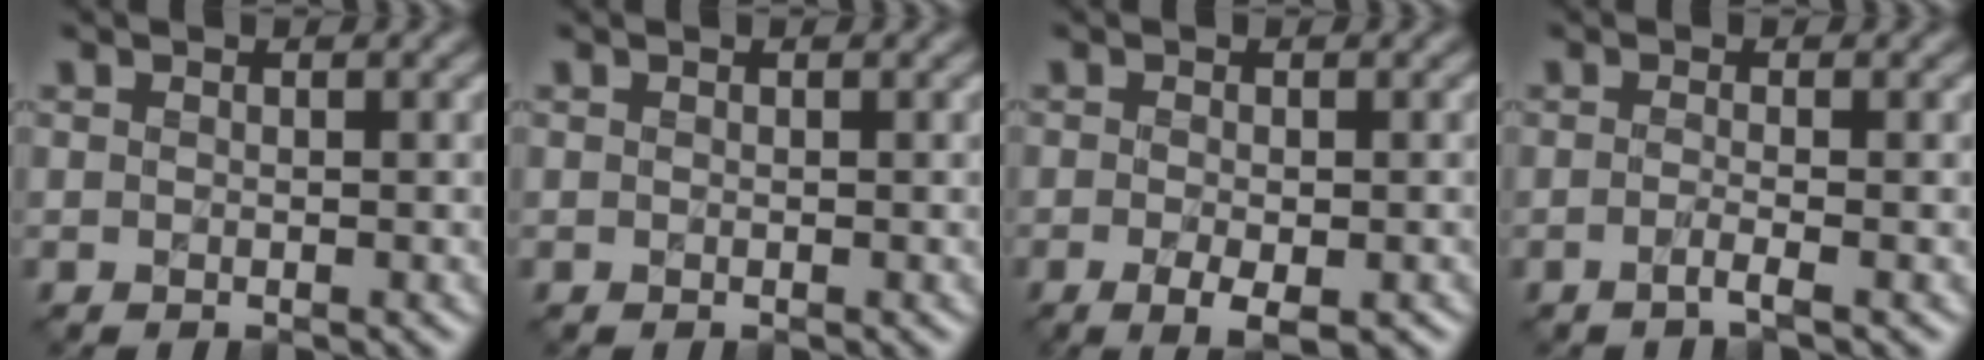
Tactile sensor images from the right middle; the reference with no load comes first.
{"total": 0.0}
{"total": 3.1, "force": [-1.1, 1.0, 2.7], "torque": [-0.047, -0.006, -0.016]}
{"total": 1.3, "force": [-0.3, 0.3, 1.2], "torque": [-0.018, -0.001, -0.017]}